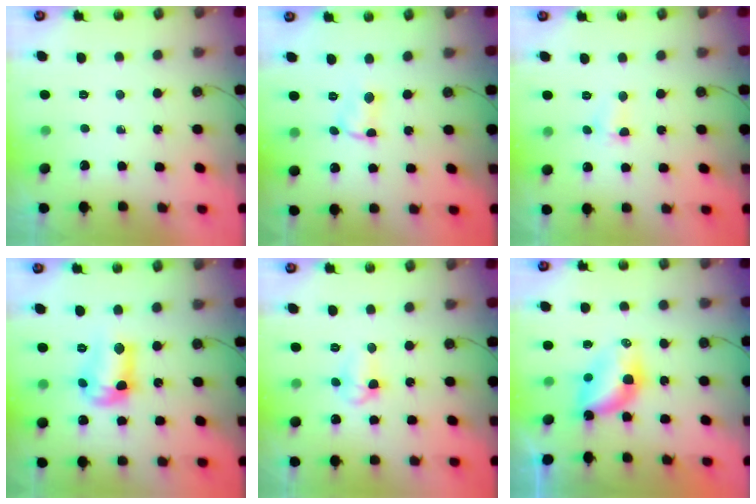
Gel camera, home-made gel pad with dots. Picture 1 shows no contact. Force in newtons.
{"total": 1.9, "press": 1.9, "slide": 0.4}
{"total": 3.0, "press": 2.9, "slide": 0.5}
{"total": 11.7, "press": 11.7, "slide": 0.8}
{"total": 6.4, "press": 6.4, "slide": 0.8}
{"total": 6.4, "press": 6.3, "slide": 0.6}